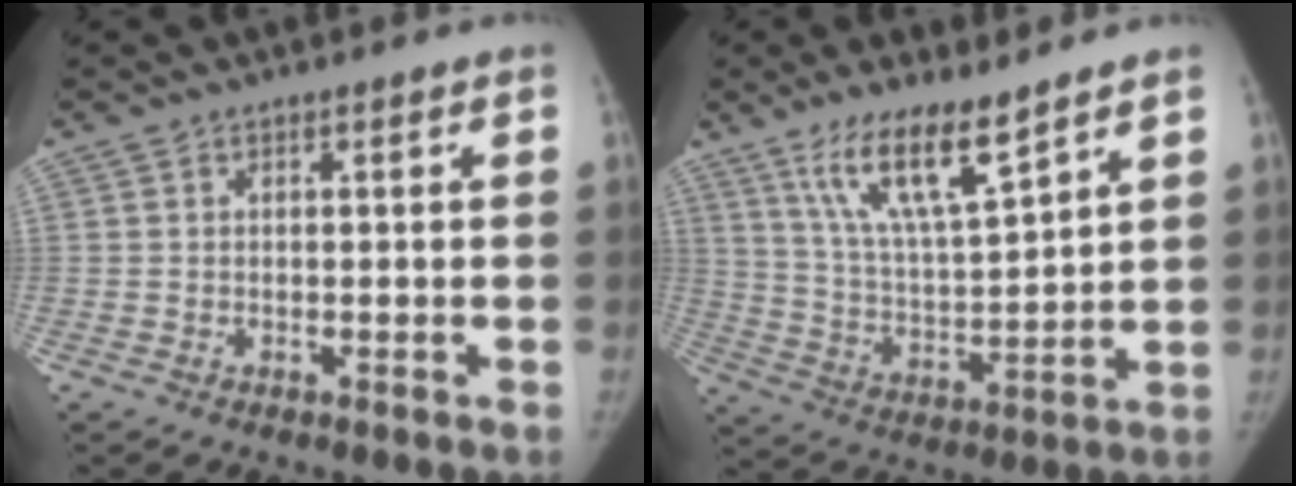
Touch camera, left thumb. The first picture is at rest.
{"total": 12.7, "force": [8.6, 2.8, 8.8], "torque": [-0.150, -0.052, 0.172]}